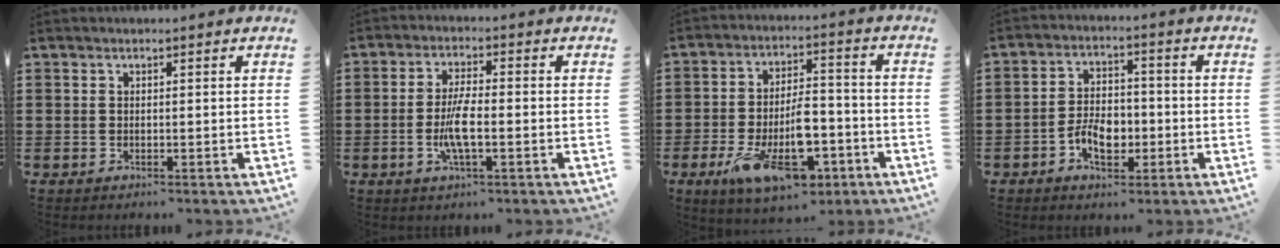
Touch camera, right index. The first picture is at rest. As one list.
[{"total": 5.8, "force": [-1.5, 1.3, 5.4], "torque": [-0.119, -0.008, -0.034]}, {"total": 13.5, "force": [-6.1, 5.5, 10.7], "torque": [-0.193, 0.008, -0.103]}, {"total": 5.9, "force": [-2.2, 3.8, 4.0], "torque": [-0.077, 0.003, -0.043]}]